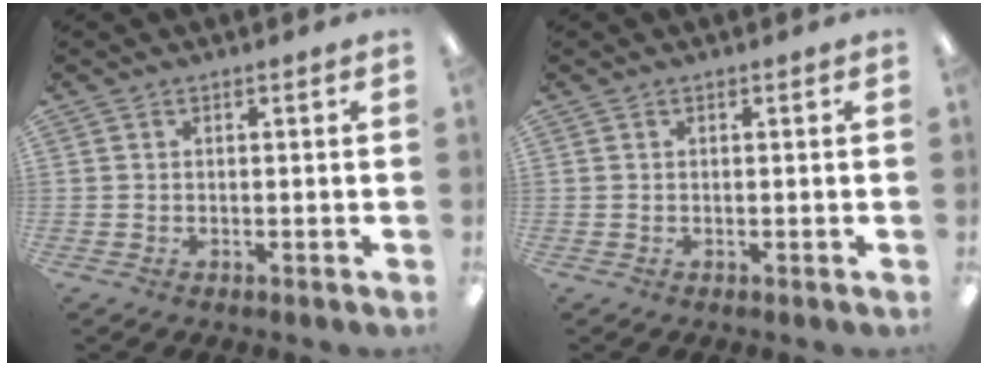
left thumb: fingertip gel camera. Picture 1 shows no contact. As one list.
[{"total": 0.0}]